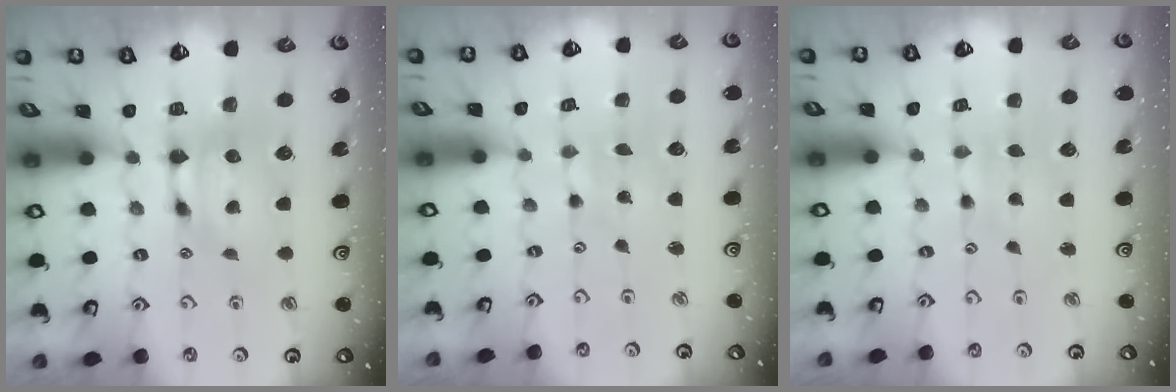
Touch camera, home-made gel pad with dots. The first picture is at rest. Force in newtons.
{"total": 5.9, "press": 5.9, "slide": 0.3}
{"total": 3.1, "press": 3.1, "slide": 0.1}